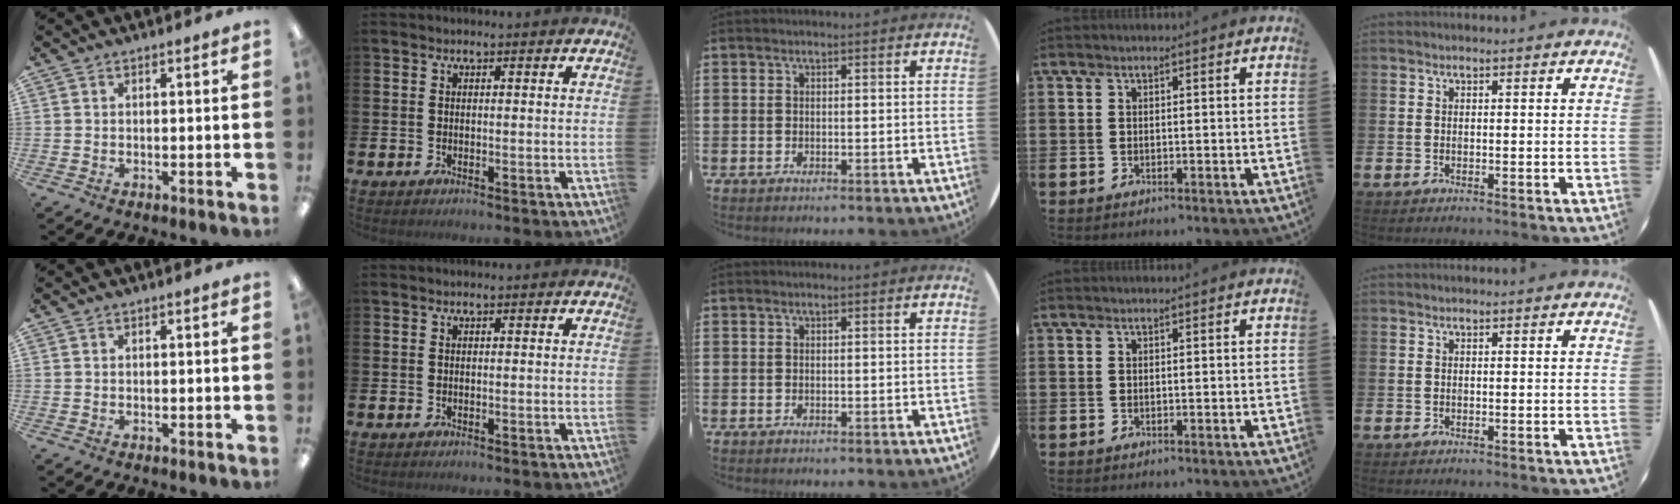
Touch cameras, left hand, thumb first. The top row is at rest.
{}